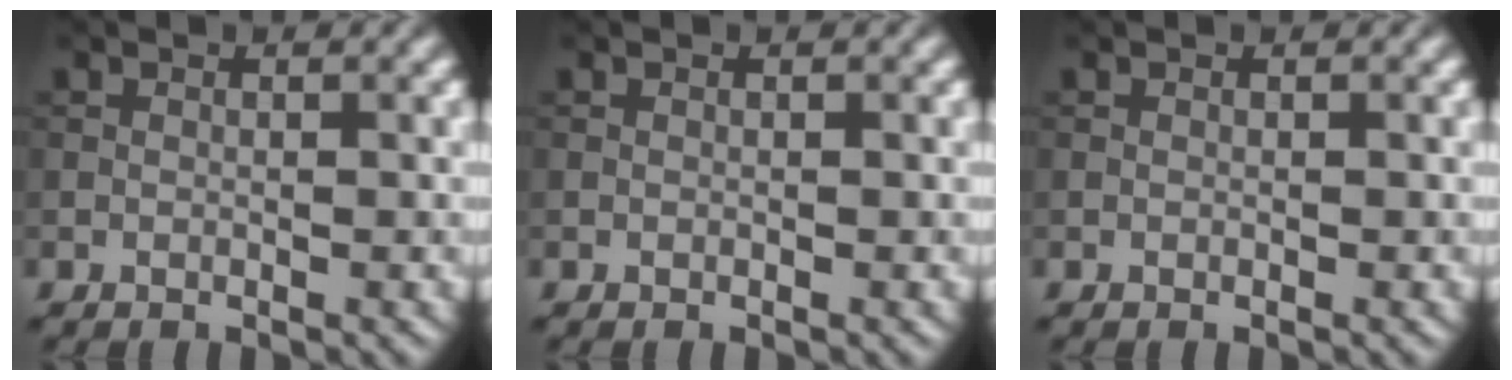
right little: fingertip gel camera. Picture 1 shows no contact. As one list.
[{"total": 0.0}, {"total": 0.0}]